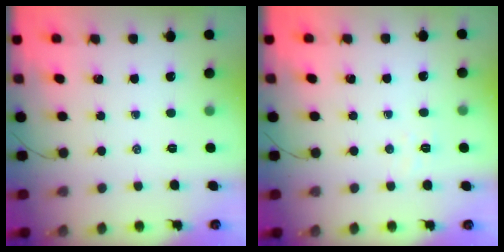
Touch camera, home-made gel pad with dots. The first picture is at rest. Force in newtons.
{"total": 3.6, "press": 3.5, "slide": 0.8}